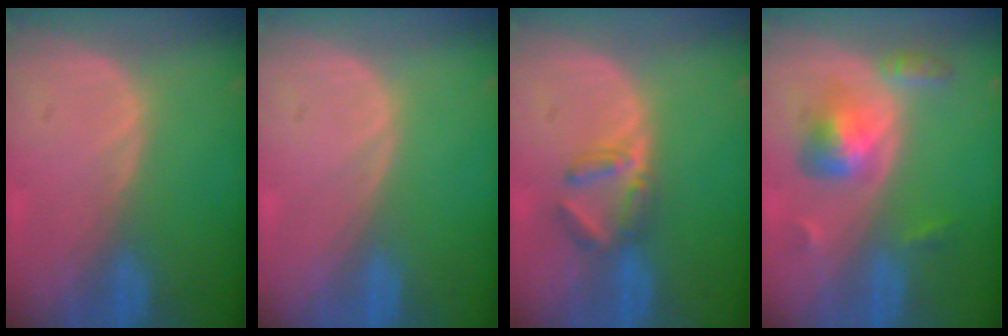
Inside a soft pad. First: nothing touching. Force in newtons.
{"total": 0.0}
{"total": 4.1, "press": 3.9, "slide": 1.1}
{"total": 6.0, "press": 5.3, "slide": 2.8}